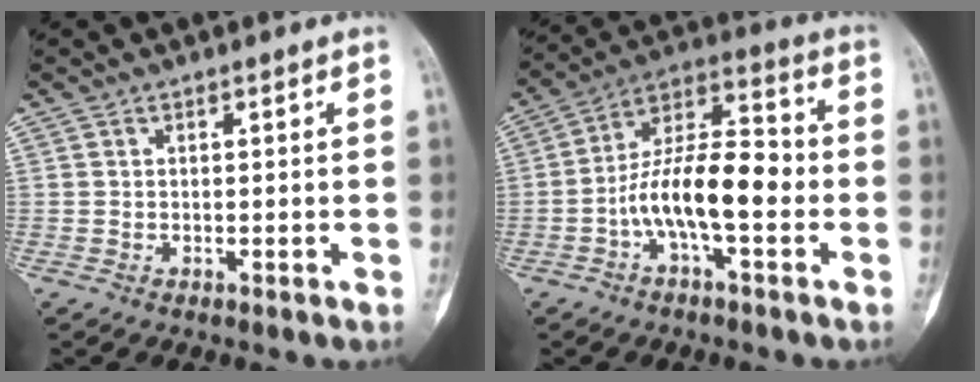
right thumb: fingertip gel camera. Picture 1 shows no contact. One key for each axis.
{"total": 14.6, "fx": -3.3, "fy": 5.7, "fz": 13.0, "tx": -0.223, "ty": 0.044, "tz": -0.064}